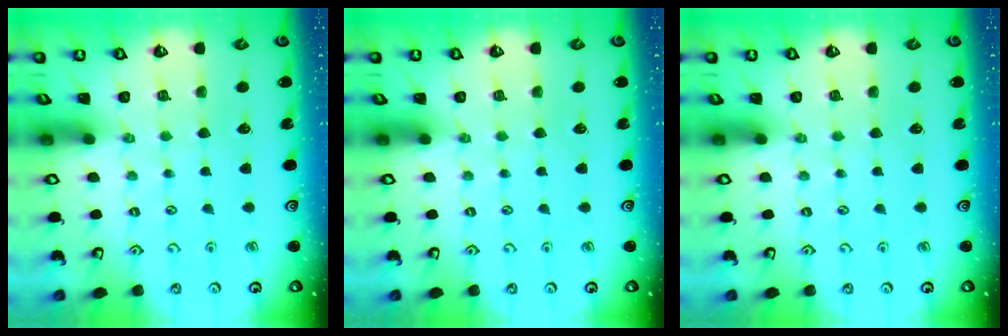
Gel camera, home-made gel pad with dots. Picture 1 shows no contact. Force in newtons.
{"total": 0.0}
{"total": 0.0}